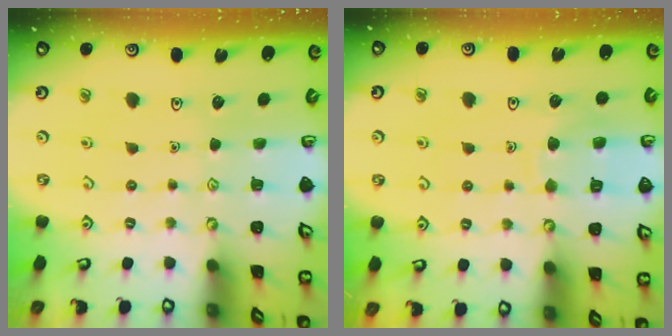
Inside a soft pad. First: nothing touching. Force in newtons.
{"total": 7.3, "press": 7.2, "slide": 0.8}